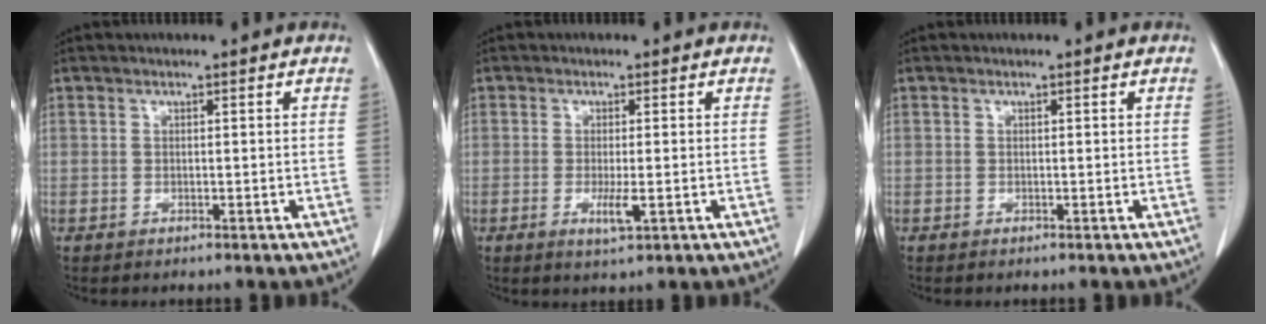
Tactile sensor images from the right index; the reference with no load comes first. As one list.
[{"total": 3.0, "force": [-0.8, 0.4, 2.8], "torque": [-0.050, -0.006, -0.011]}, {"total": 0.0}]